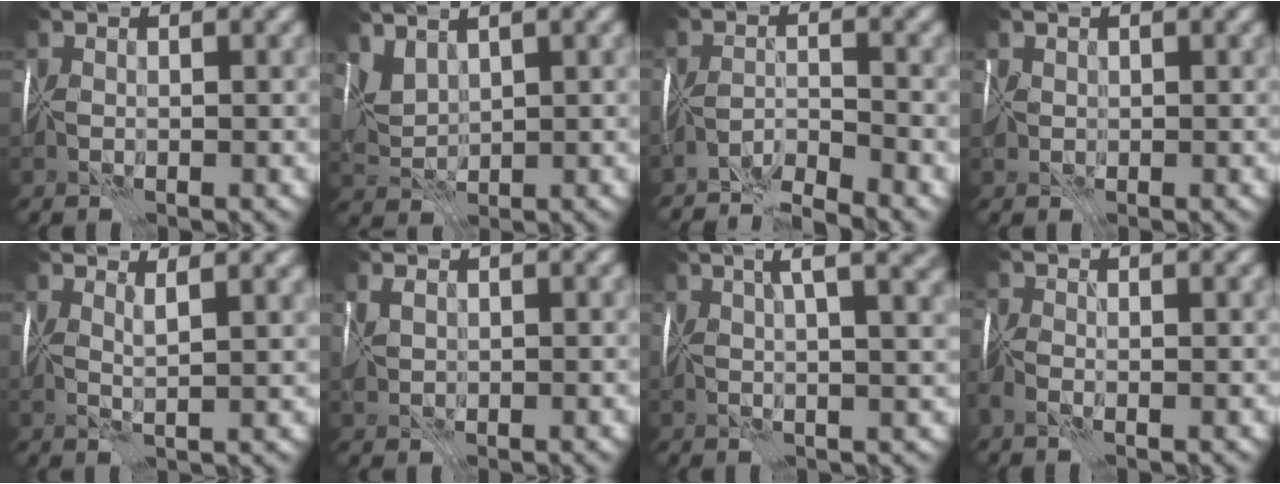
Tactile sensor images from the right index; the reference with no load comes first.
{"total": 2.2, "force": [2.1, -0.2, 0.7], "torque": [-0.016, -0.006, 0.046]}
{"total": 4.0, "force": [-3.5, -1.8, -0.4], "torque": [0.019, -0.004, -0.071]}
{"total": 1.4, "force": [0.0, 1.0, 1.0], "torque": [-0.016, -0.005, 0.000]}
{"total": 1.8, "force": [1.1, -0.7, 1.2], "torque": [-0.020, -0.006, 0.021]}
{"total": 1.0, "force": [0.4, 0.3, 0.8], "torque": [-0.016, -0.002, 0.011]}
{"total": 6.8, "force": [3.3, 1.5, 5.7], "torque": [-0.060, 0.024, 0.035]}
{"total": 2.0, "force": [-1.3, 0.8, 1.4], "torque": [-0.035, -0.005, -0.032]}